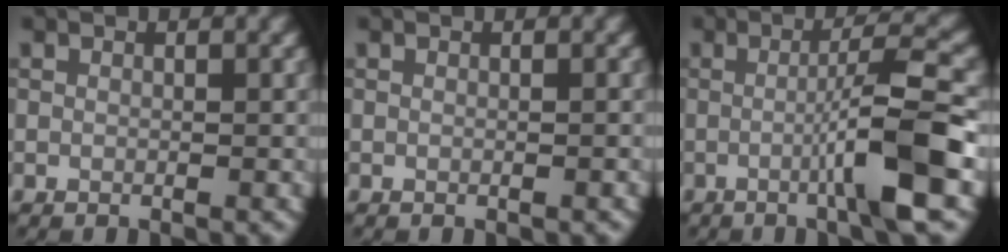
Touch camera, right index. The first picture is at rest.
{"total": 0.0}
{"total": 6.8, "force": [-1.6, 0.5, 6.6], "torque": [-0.097, 0.014, -0.039]}